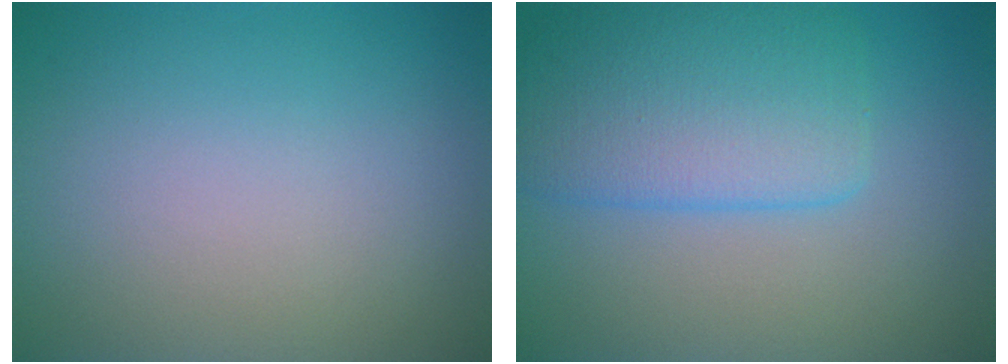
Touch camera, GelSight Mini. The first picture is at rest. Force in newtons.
{"total": 5.7, "press": 5.7, "slide": 0.2}